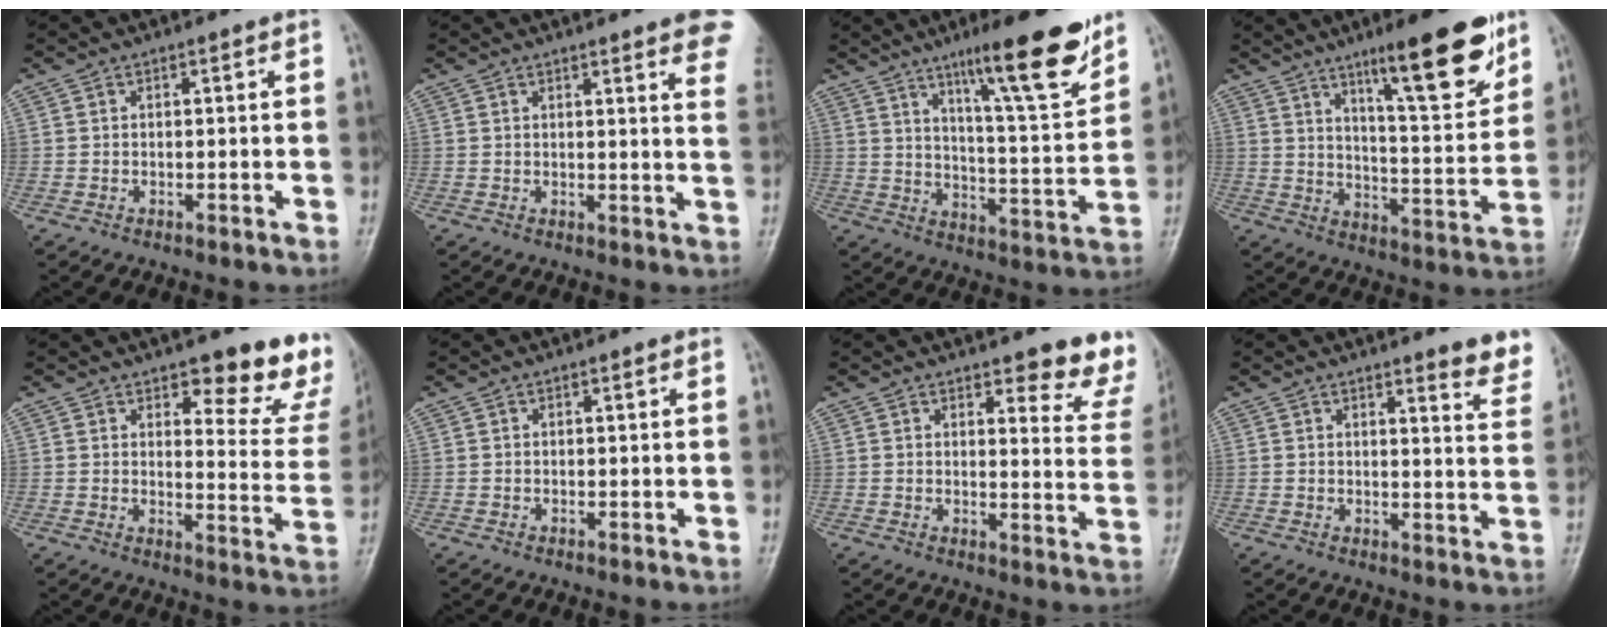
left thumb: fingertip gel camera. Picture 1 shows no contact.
{"total": 10.2, "force": [6.7, 1.6, 7.6], "torque": [-0.068, -0.019, 0.063]}
{"total": 17.2, "force": [11.5, 2.6, 12.6], "torque": [-0.165, -0.069, 0.179]}
{"total": 17.0, "force": [10.6, 3.6, 12.8], "torque": [-0.161, -0.062, 0.168]}
{"total": 13.9, "force": [10.1, 5.1, 8.1], "torque": [-0.044, -0.073, 0.111]}
{"total": 0.0}
{"total": 9.5, "force": [8.2, 2.7, 3.9], "torque": [-0.006, -0.059, 0.073]}
{"total": 6.5, "force": [5.4, 1.3, 3.4], "torque": [-0.017, -0.036, 0.050]}